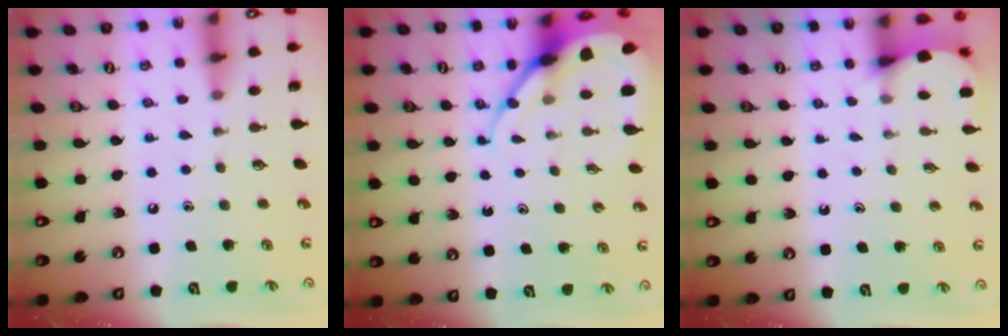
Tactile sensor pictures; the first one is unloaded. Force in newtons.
{"total": 7.9, "press": 7.9, "slide": 0.9}
{"total": 2.5, "press": 2.5, "slide": 0.2}